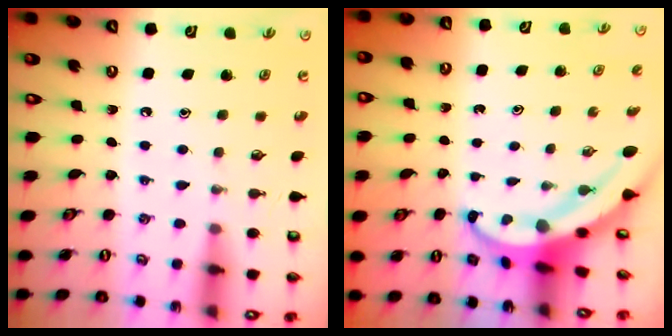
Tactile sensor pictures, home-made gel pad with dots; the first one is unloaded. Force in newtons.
{"total": 4.5, "press": 4.5, "slide": 0.5}